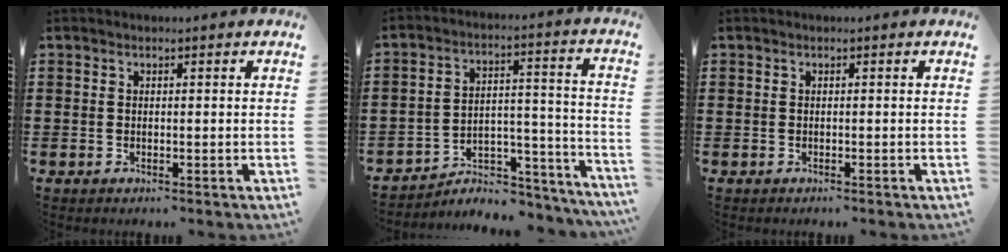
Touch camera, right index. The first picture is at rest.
{"total": 3.9, "force": [-3.3, 1.8, 1.0], "torque": [-0.024, 0.001, -0.070]}
{"total": 0.0}